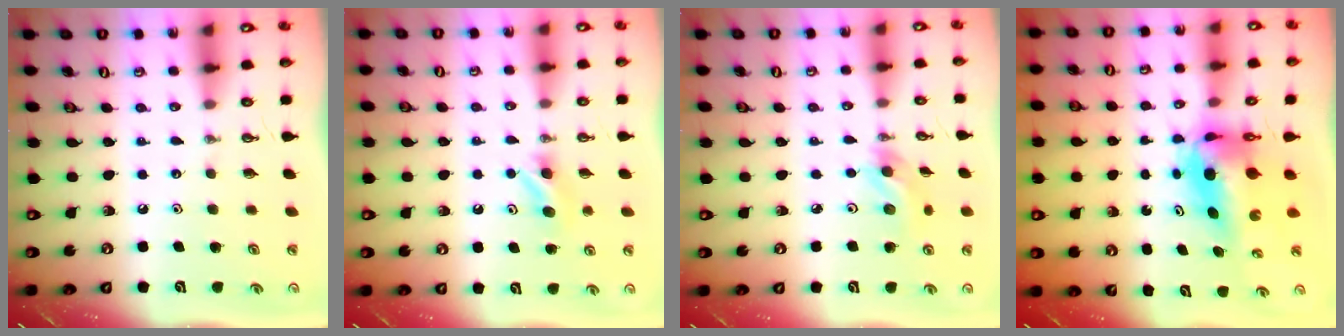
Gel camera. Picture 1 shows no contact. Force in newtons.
{"total": 4.7, "press": 4.3, "slide": 2.0}
{"total": 8.5, "press": 8.2, "slide": 2.2}
{"total": 7.1, "press": 7.0, "slide": 0.9}